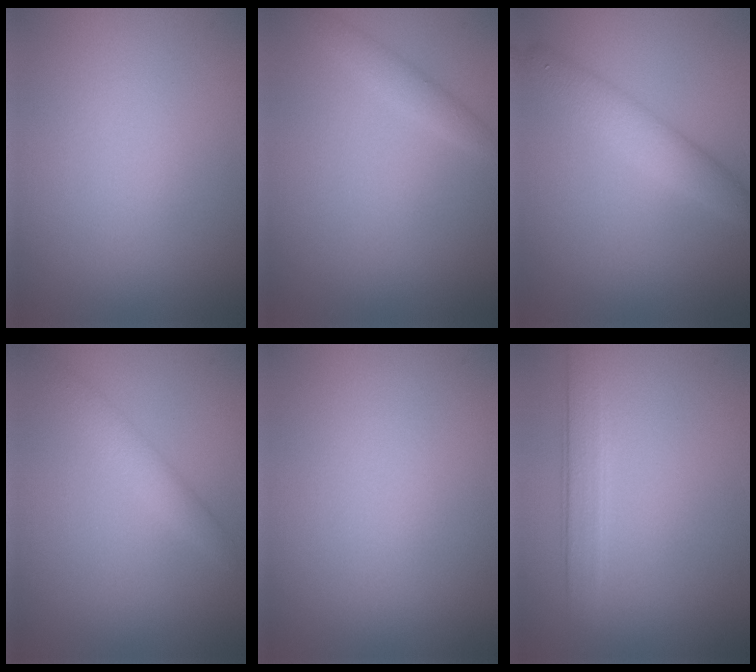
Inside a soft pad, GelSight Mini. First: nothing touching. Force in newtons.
{"total": 1.5, "press": 1.5, "slide": 0.1}
{"total": 3.0, "press": 3.0, "slide": 0.1}
{"total": 1.8, "press": 1.8, "slide": 0.0}
{"total": 0.0}
{"total": 2.6, "press": 2.6, "slide": 0.2}